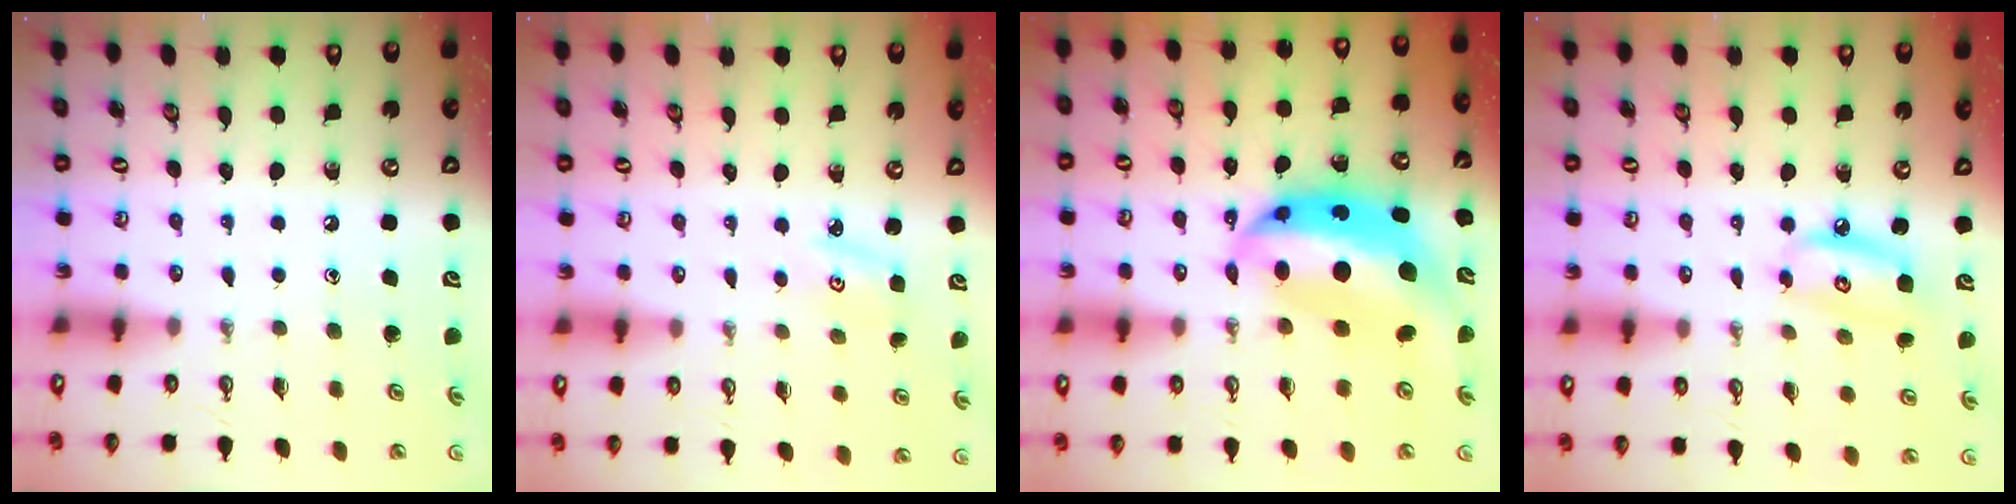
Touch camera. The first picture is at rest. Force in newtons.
{"total": 3.7, "press": 3.6, "slide": 0.6}
{"total": 15.1, "press": 15.0, "slide": 1.2}
{"total": 8.6, "press": 8.5, "slide": 0.9}